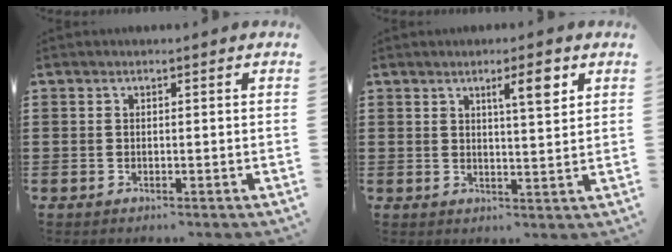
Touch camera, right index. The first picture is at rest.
{"total": 4.6, "force": [2.3, 0.8, 3.9], "torque": [-0.058, -0.004, 0.031]}